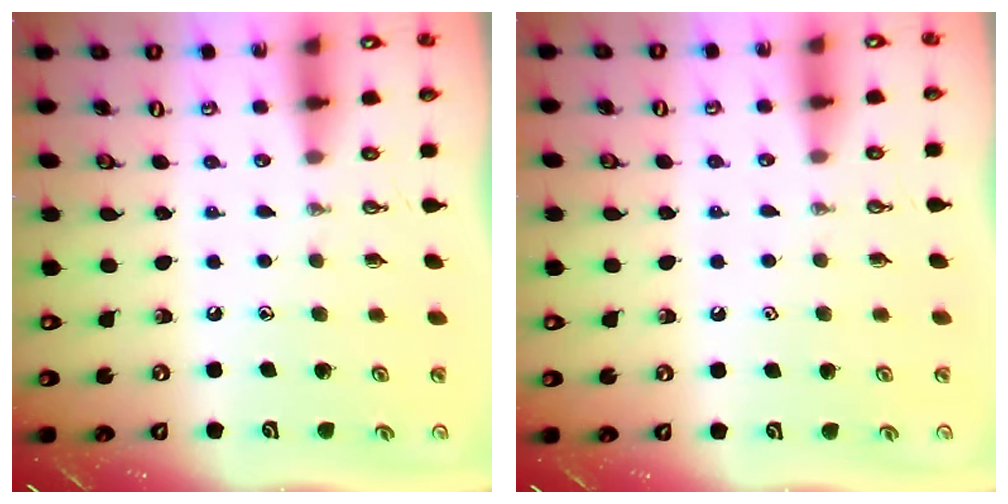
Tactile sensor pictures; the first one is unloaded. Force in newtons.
{"total": 0.9, "press": 0.6, "slide": 0.7}